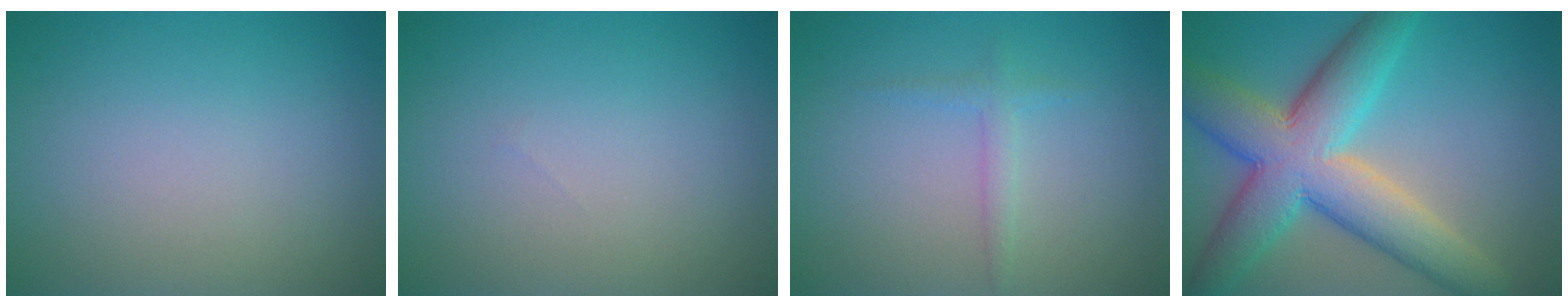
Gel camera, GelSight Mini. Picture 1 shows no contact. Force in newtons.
{"total": 0.0}
{"total": 1.3, "press": 1.3, "slide": 0.1}
{"total": 10.4, "press": 10.4, "slide": 0.7}